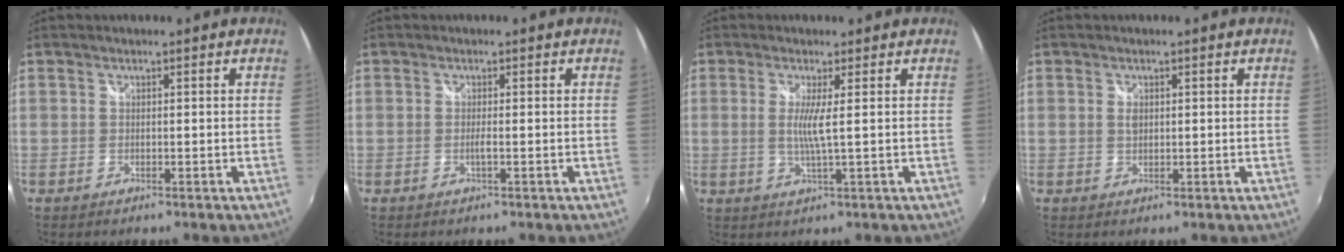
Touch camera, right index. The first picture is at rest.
{"total": 0.8, "force": [-0.3, -0.3, 0.7], "torque": [-0.014, -0.002, -0.007]}
{"total": 3.7, "force": [0.4, -0.7, 3.6], "torque": [-0.072, -0.009, 0.004]}
{"total": 1.4, "force": [0.2, 0.9, 1.0], "torque": [-0.017, 0.001, 0.003]}